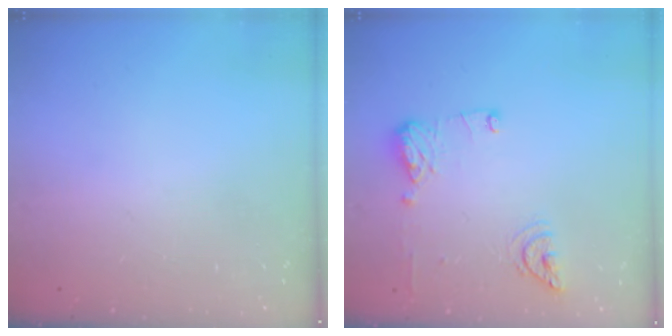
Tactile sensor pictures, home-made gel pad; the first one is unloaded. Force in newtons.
{"total": 13.7, "press": 12.7, "slide": 5.1}